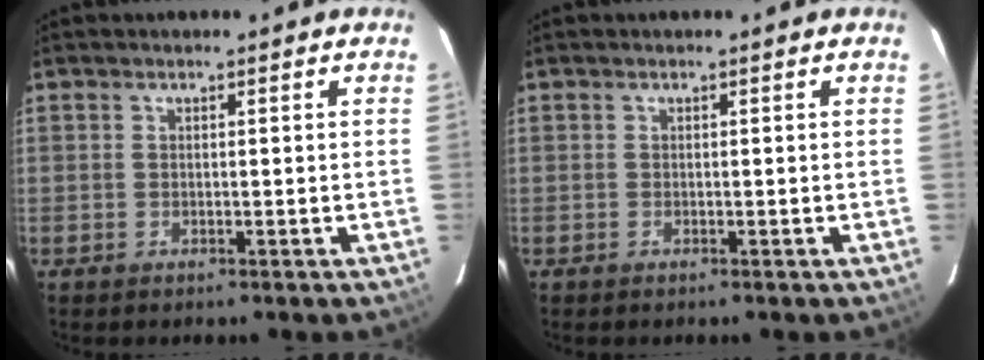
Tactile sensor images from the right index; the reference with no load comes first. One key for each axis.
{"total": 0.0}